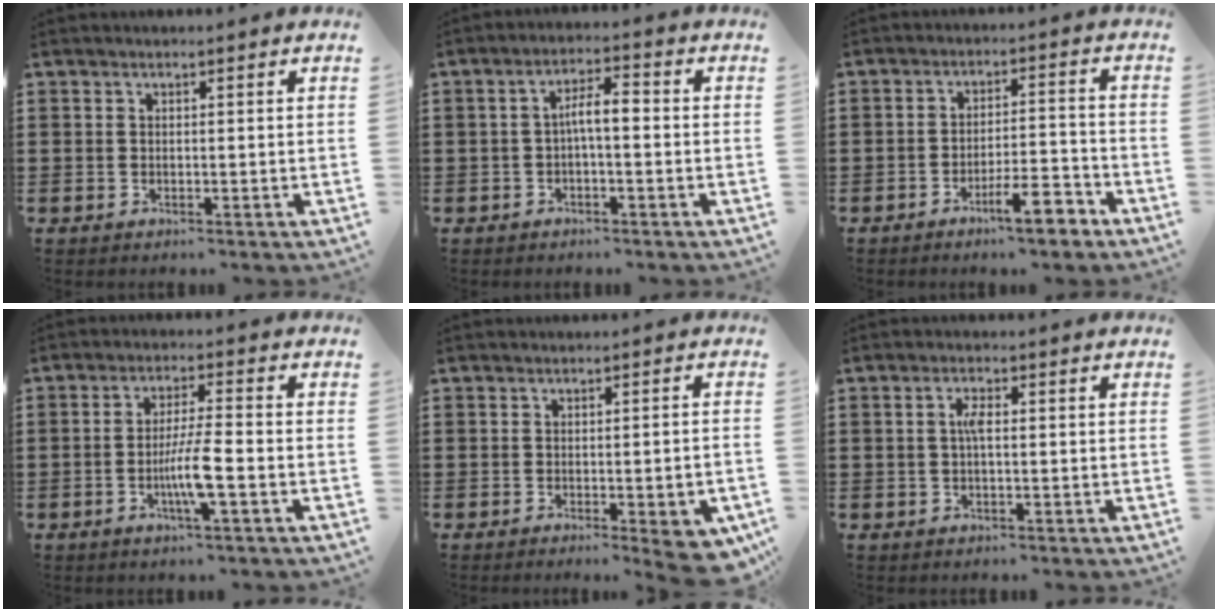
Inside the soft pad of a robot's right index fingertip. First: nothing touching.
{"total": 4.1, "force": [-0.4, 1.2, 3.9], "torque": [-0.073, 0.011, -0.011]}
{"total": 7.1, "force": [-5.2, 1.5, 4.5], "torque": [-0.070, 0.009, -0.091]}
{"total": 6.1, "force": [-2.0, 0.2, 5.8], "torque": [-0.109, -0.011, -0.040]}
{"total": 4.6, "force": [-2.2, 0.5, 4.1], "torque": [-0.061, -0.008, -0.030]}
{"total": 2.3, "force": [0.0, 0.7, 2.2], "torque": [-0.043, 0.002, -0.001]}